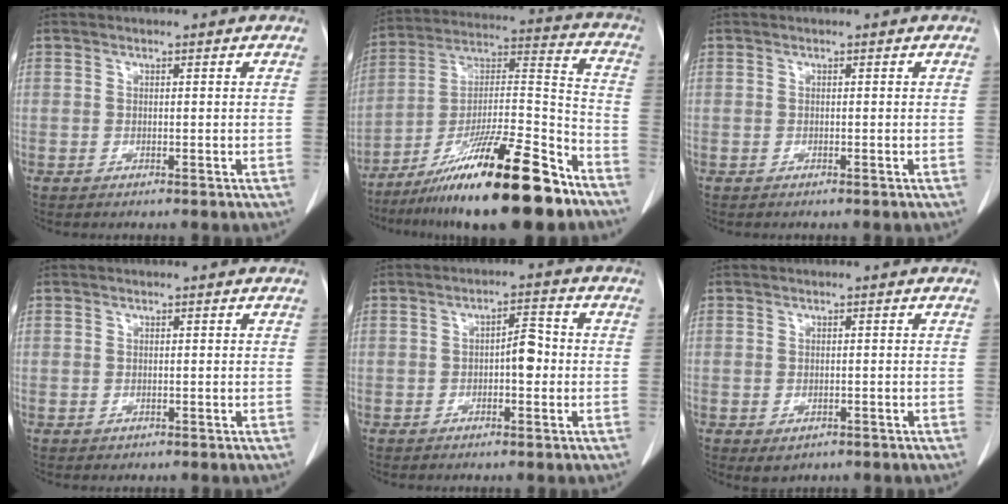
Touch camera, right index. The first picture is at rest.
{"total": 22.6, "force": [-15.9, 1.8, 16.0], "torque": [-0.253, -0.012, -0.269]}
{"total": 0.0}
{"total": 0.5, "force": [0.0, 0.5, 0.0], "torque": [0.004, 0.004, -0.003]}
{"total": 3.6, "force": [-0.5, 1.3, 3.3], "torque": [-0.045, 0.009, -0.010]}
{"total": 1.8, "force": [-0.9, 1.2, 1.0], "torque": [-0.012, -0.002, -0.002]}